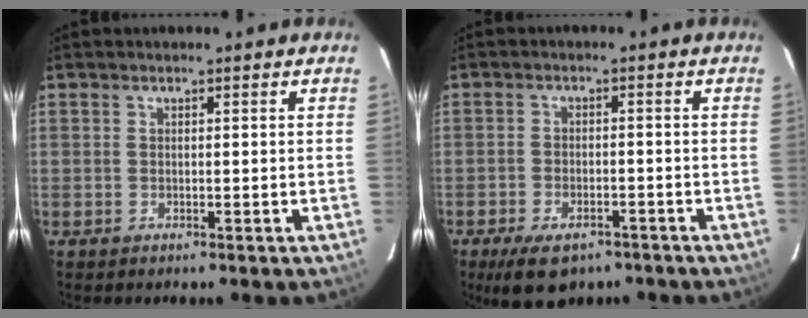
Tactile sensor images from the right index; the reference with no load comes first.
{"total": 9.2, "force": [-6.5, 4.4, 4.8], "torque": [-0.108, -0.012, -0.098]}